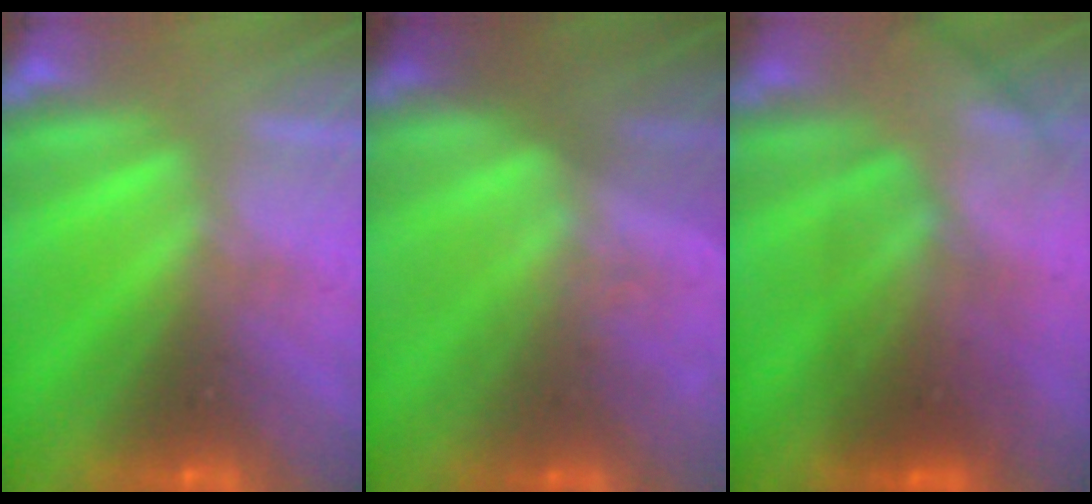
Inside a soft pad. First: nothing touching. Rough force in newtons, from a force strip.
{"total": 1.4}
{"total": 2.6}